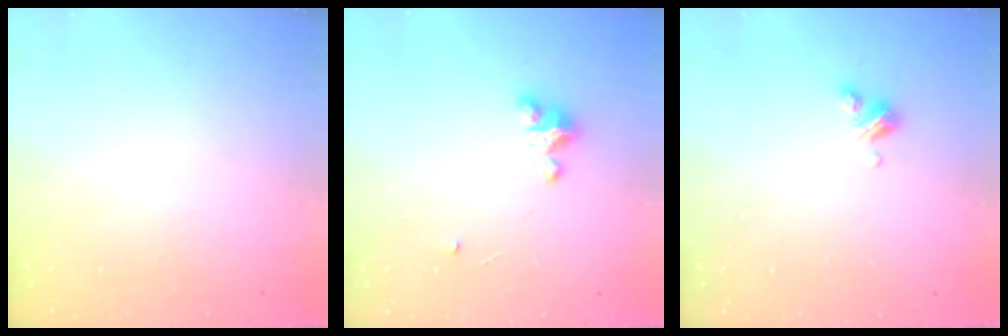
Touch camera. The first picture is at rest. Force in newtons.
{"total": 3.4, "press": 3.4, "slide": 0.4}
{"total": 4.0, "press": 4.0, "slide": 0.3}